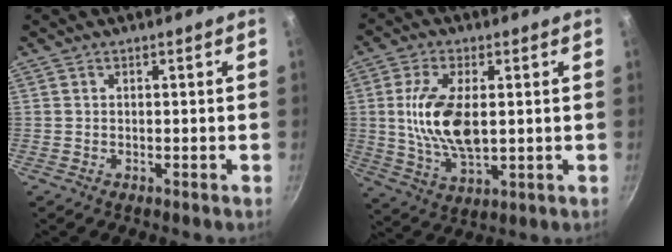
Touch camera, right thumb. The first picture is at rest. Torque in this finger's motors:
{"motor_torque": [0.09, 0.34, 1.44, 0.31, 0.06]}